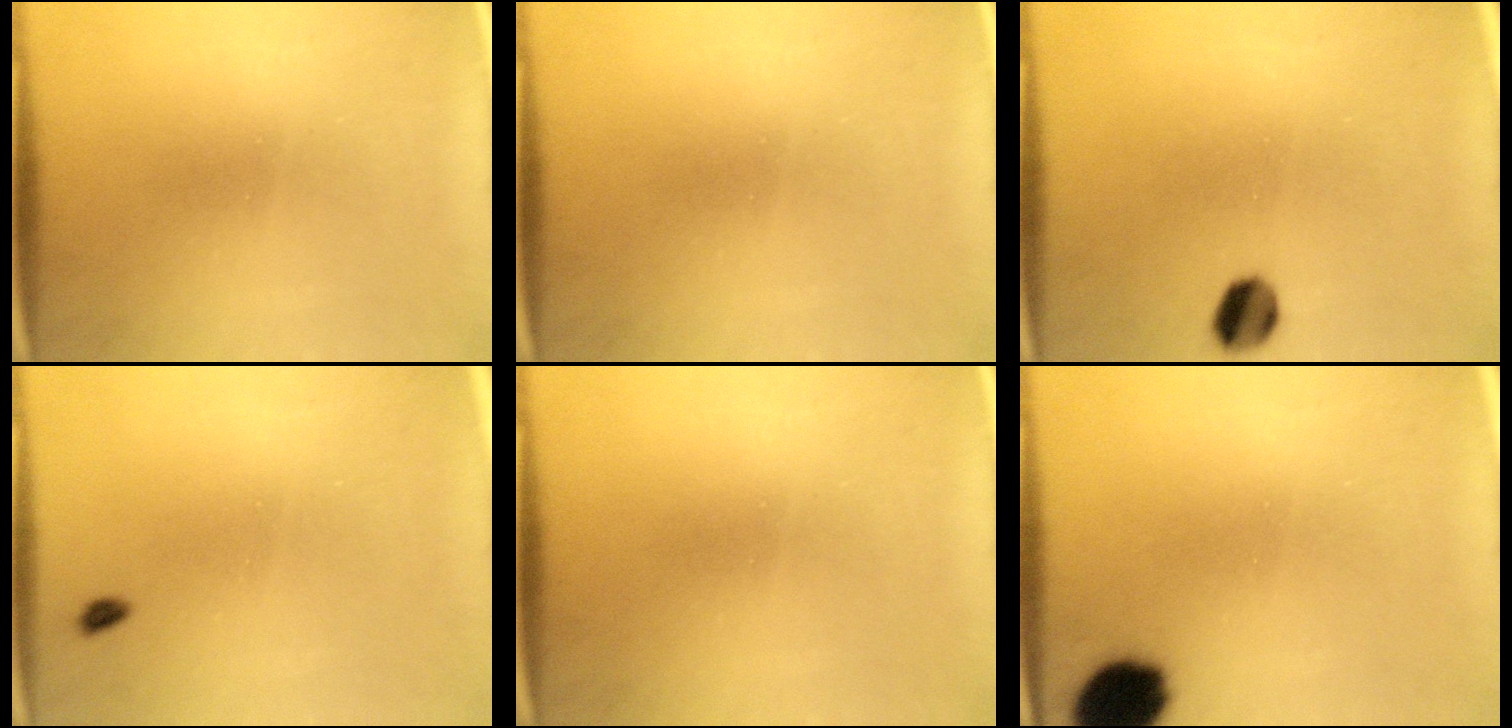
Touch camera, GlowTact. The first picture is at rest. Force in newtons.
{"total": 0.0}
{"total": 5.0}
{"total": 1.1}
{"total": 0.0}
{"total": 10.7}